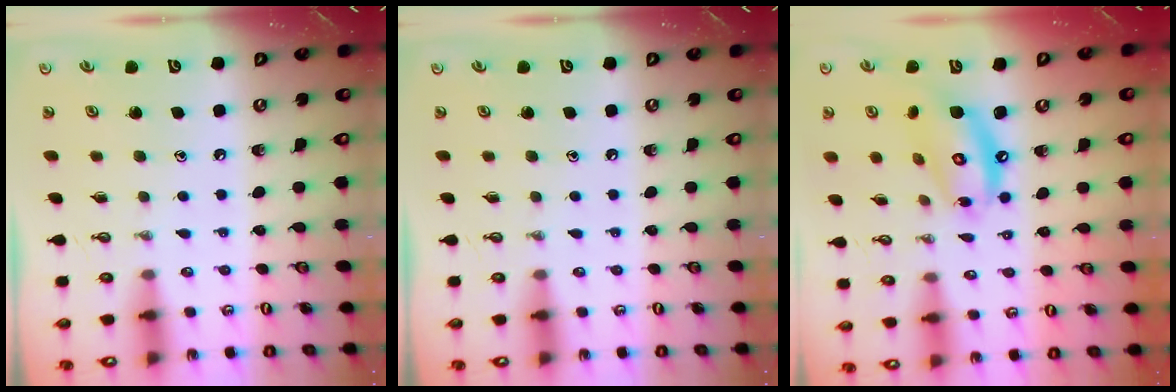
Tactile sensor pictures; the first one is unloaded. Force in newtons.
{"total": 0.0}
{"total": 12.6, "press": 12.6, "slide": 1.1}